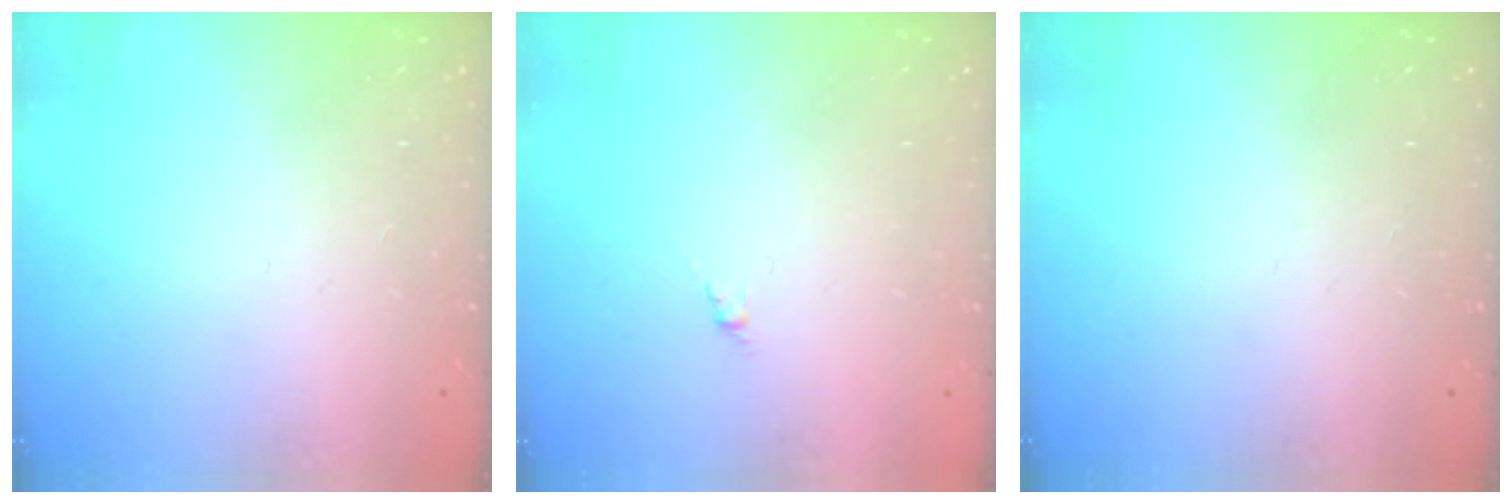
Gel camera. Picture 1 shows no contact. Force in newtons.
{"total": 0.0}
{"total": 0.0}